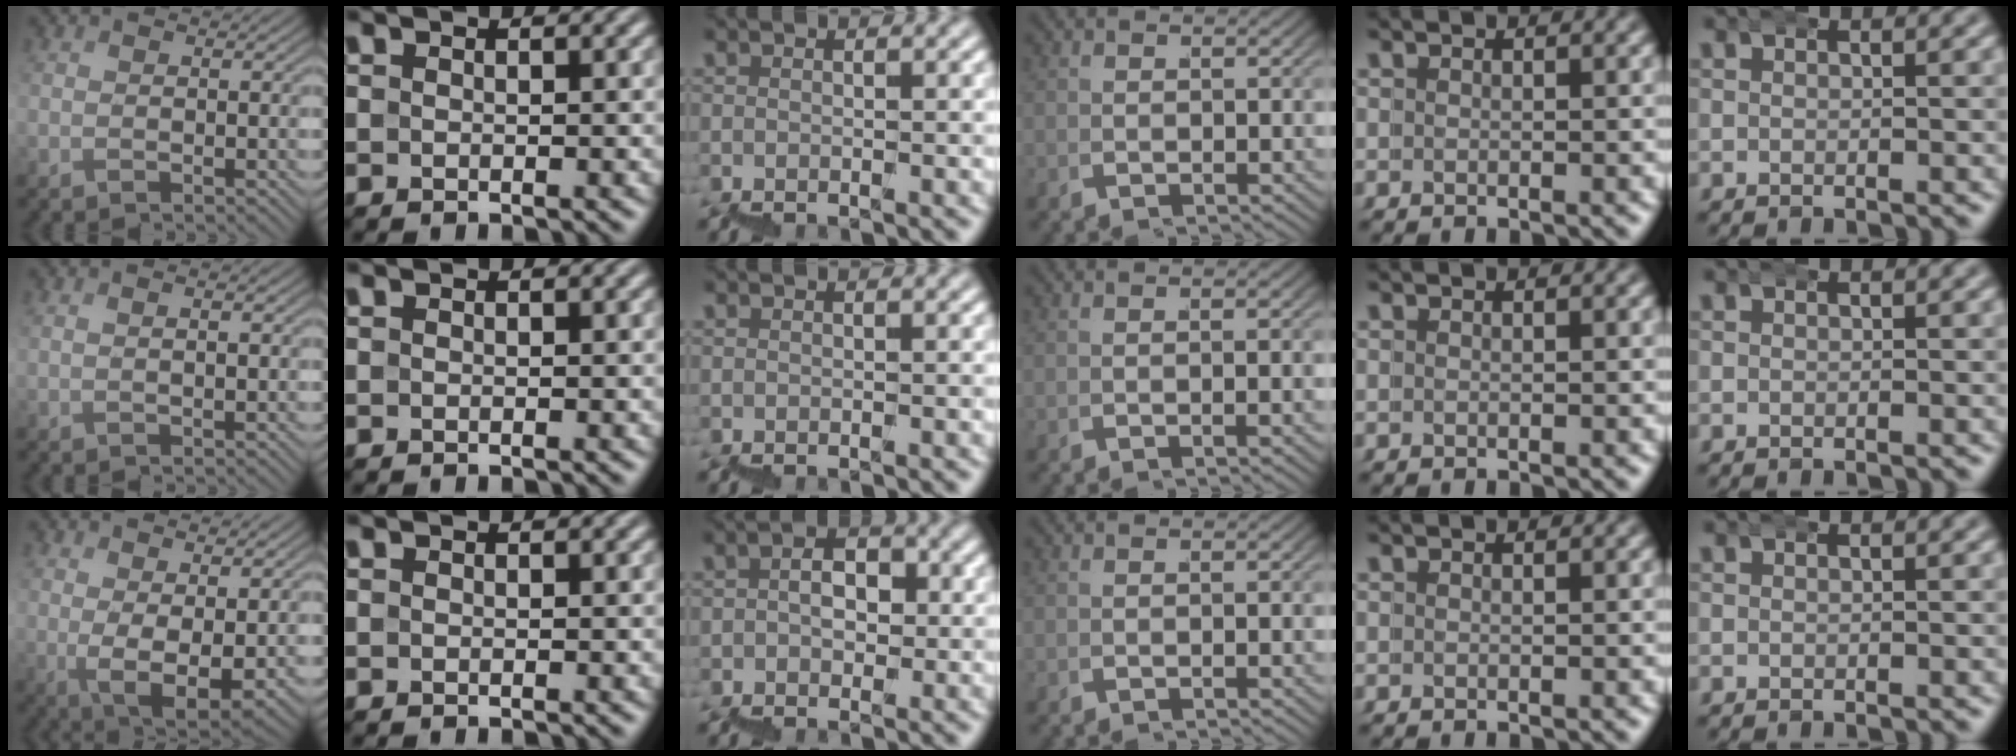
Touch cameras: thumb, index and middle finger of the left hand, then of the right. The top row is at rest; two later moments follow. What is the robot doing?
{"motion": "wrap", "object": "bandana"}